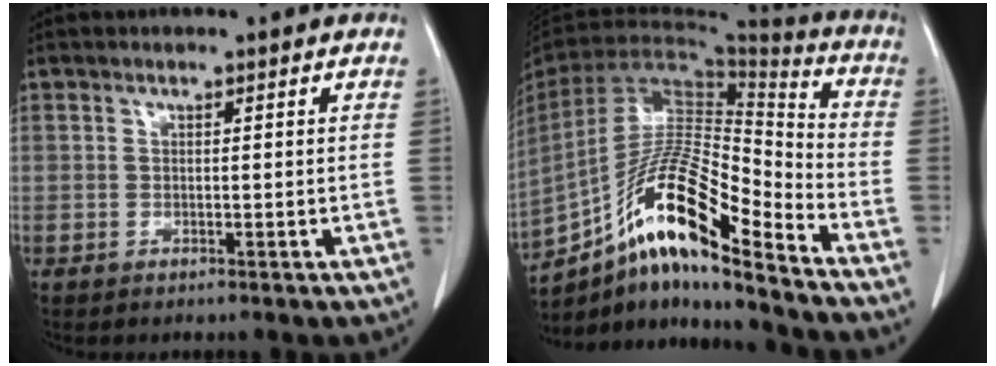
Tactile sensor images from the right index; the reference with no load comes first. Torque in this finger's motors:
{"motor_torque": [1.23, -0.91, 0.70, 0.21]}